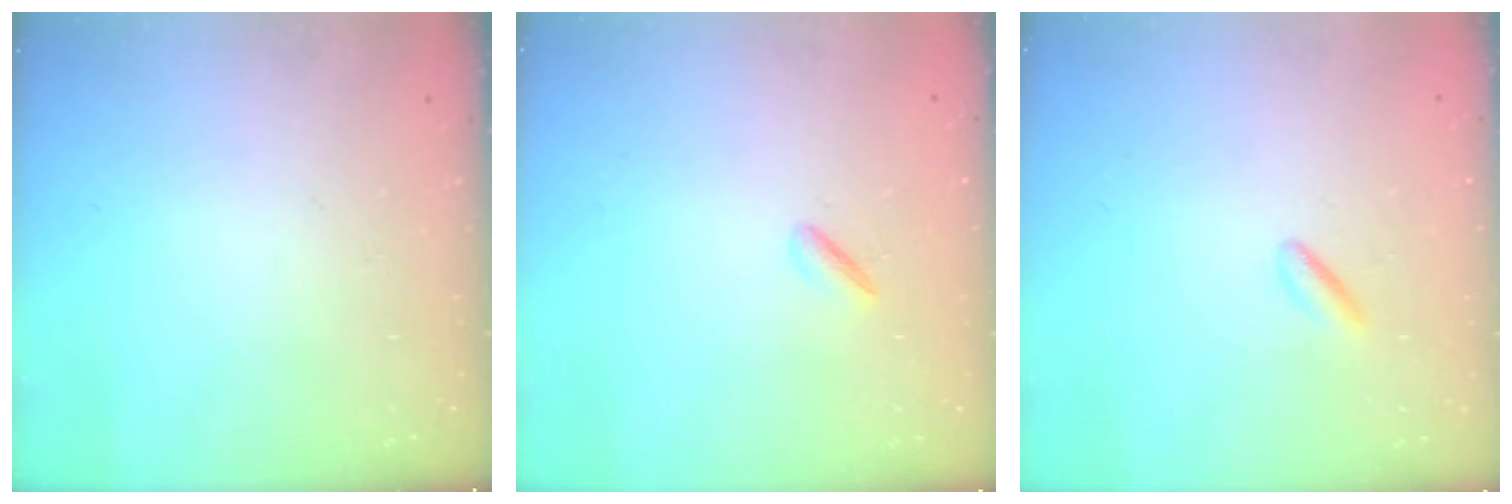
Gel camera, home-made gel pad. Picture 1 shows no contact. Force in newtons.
{"total": 2.0, "press": 1.9, "slide": 0.7}
{"total": 1.8, "press": 1.6, "slide": 0.8}